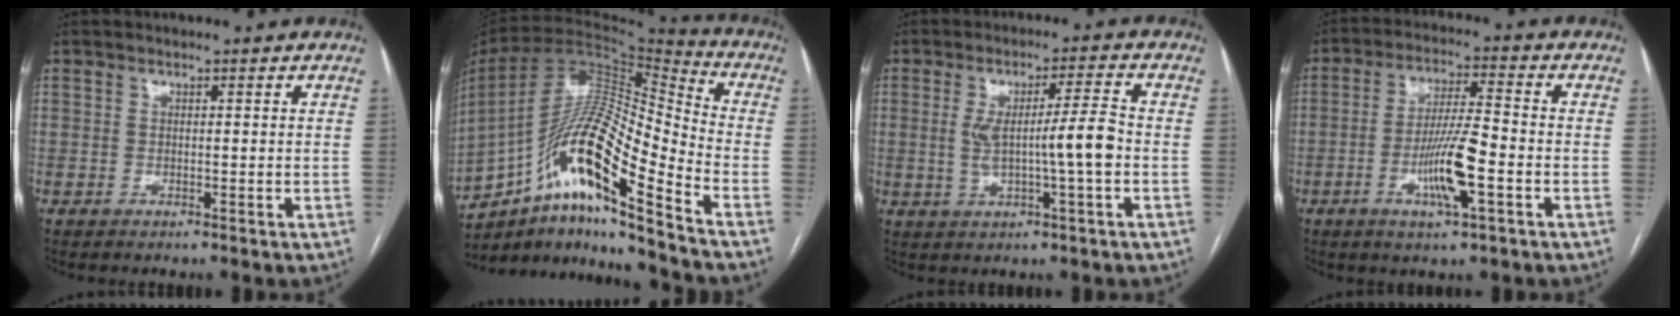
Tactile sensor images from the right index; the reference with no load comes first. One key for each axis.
{"total": 19.0, "fx": -10.9, "fy": 1.8, "fz": 15.5, "tx": -0.302, "ty": 0.011, "tz": -0.195}
{"total": 7.7, "fx": -0.7, "fy": -0.1, "fz": 7.7, "tx": -0.135, "ty": 0.007, "tz": -0.008}
{"total": 7.8, "fx": -2.7, "fy": 0.7, "fz": 7.3, "tx": -0.137, "ty": -0.002, "tz": -0.048}